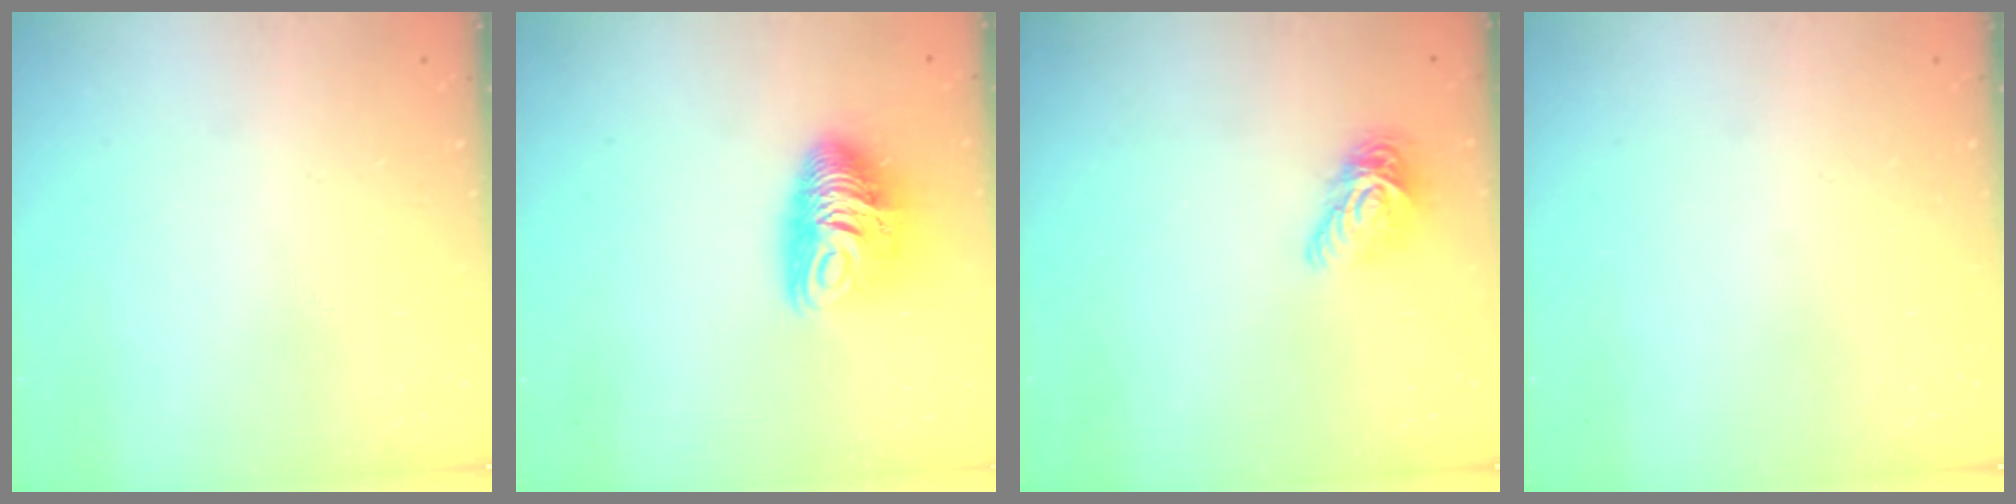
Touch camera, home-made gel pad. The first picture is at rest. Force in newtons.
{"total": 10.3, "press": 10.3, "slide": 0.4}
{"total": 9.3, "press": 9.3, "slide": 0.3}
{"total": 0.0}